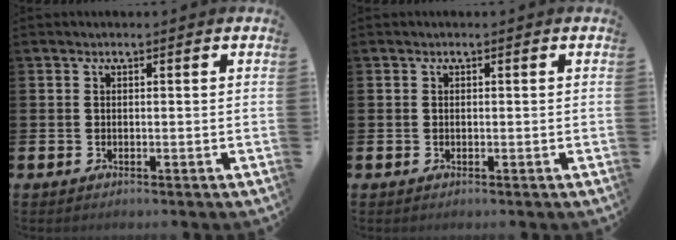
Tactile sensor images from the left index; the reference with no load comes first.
{"total": 0.0}